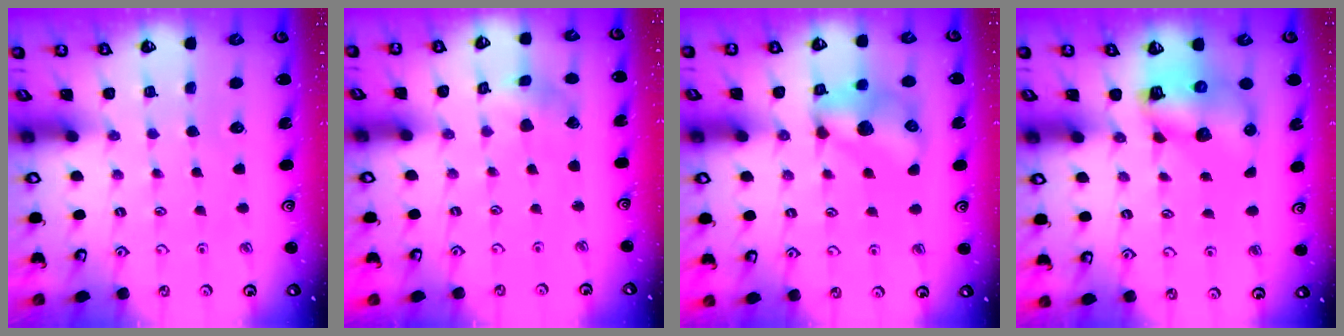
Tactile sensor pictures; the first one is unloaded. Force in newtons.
{"total": 2.8, "press": 2.8, "slide": 0.1}
{"total": 13.3, "press": 13.3, "slide": 0.9}
{"total": 9.4, "press": 9.4, "slide": 1.0}